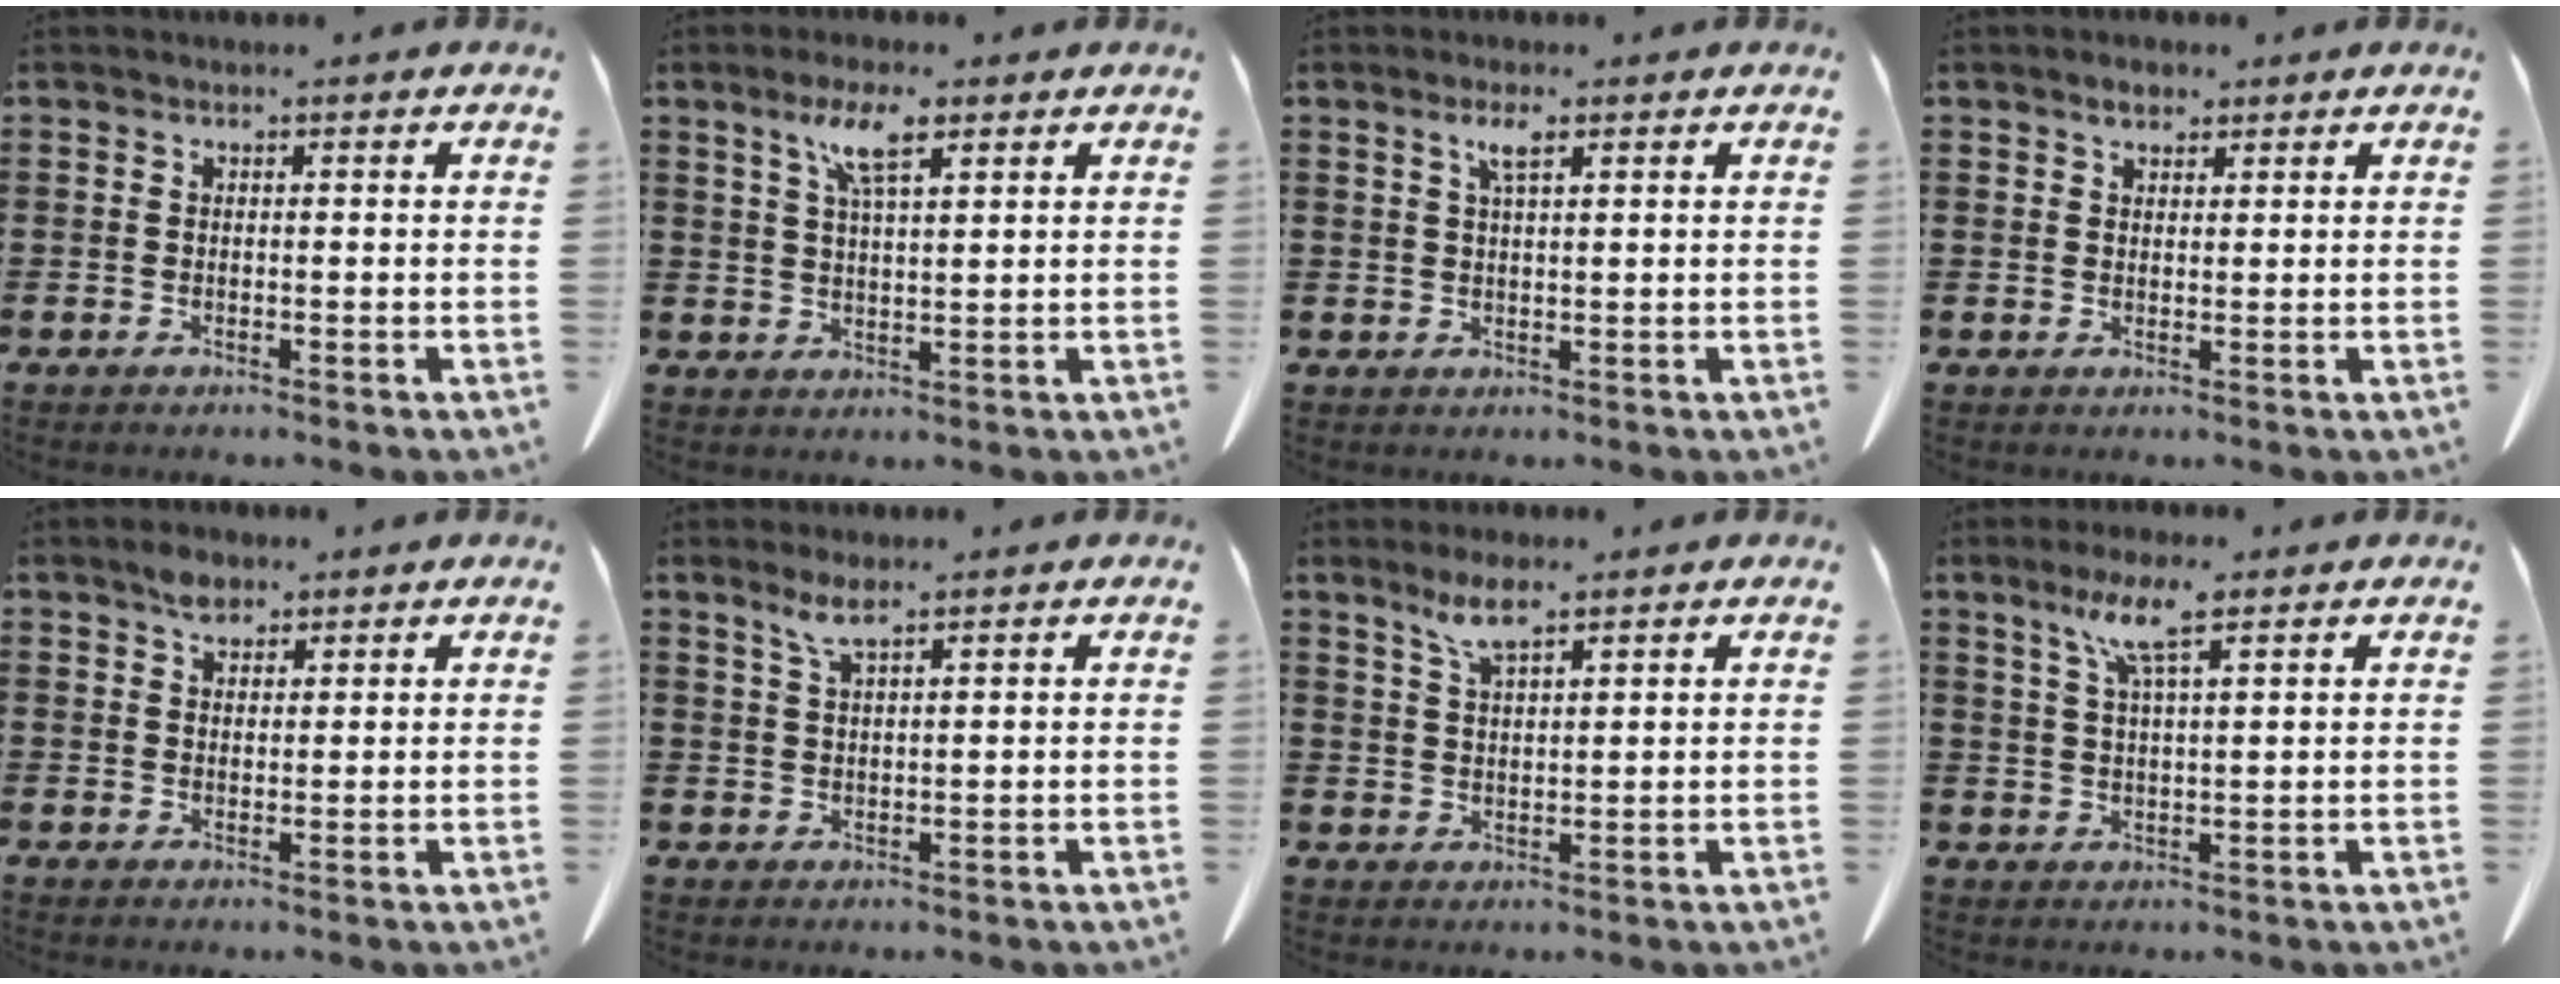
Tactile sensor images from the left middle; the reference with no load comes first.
{"total": 6.4, "force": [3.7, 1.5, 5.0], "torque": [-0.109, 0.009, 0.063]}
{"total": 3.0, "force": [1.7, 0.5, 2.4], "torque": [-0.051, 0.004, 0.029]}
{"total": 2.3, "force": [1.9, 0.9, 1.0], "torque": [-0.015, 0.001, 0.035]}
{"total": 2.7, "force": [2.1, 1.2, 1.2], "torque": [-0.019, -0.002, 0.038]}
{"total": 3.1, "force": [2.3, 0.2, 2.0], "torque": [-0.046, 0.001, 0.041]}
{"total": 4.3, "force": [3.0, 0.6, 3.1], "torque": [-0.068, 0.004, 0.053]}
{"total": 6.5, "force": [4.1, 0.8, 5.0], "torque": [-0.109, 0.002, 0.069]}